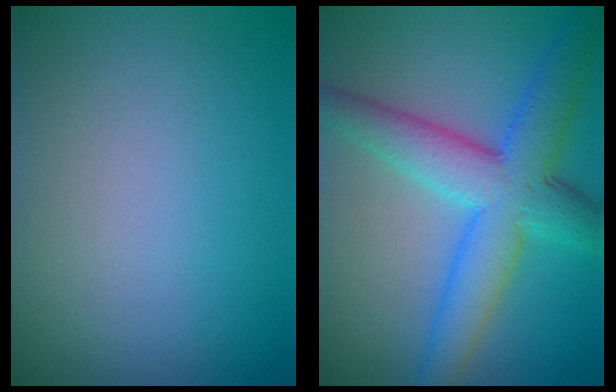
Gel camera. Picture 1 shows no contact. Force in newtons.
{"total": 7.6, "press": 7.6, "slide": 0.1}